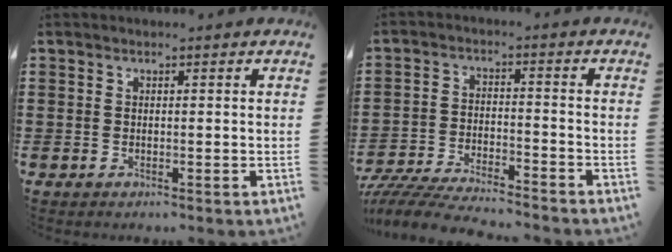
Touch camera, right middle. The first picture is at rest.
{"total": 6.2, "force": [-6.0, 0.5, 1.5], "torque": [-0.040, -0.001, -0.121]}